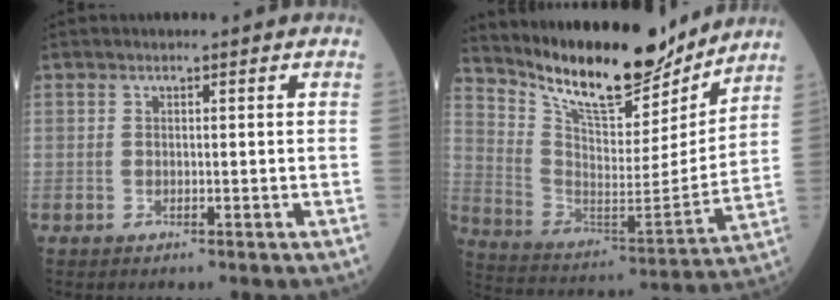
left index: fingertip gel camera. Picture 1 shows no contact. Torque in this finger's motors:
{"motor_torque": [0.37, -0.45, 0.69, 0.15]}